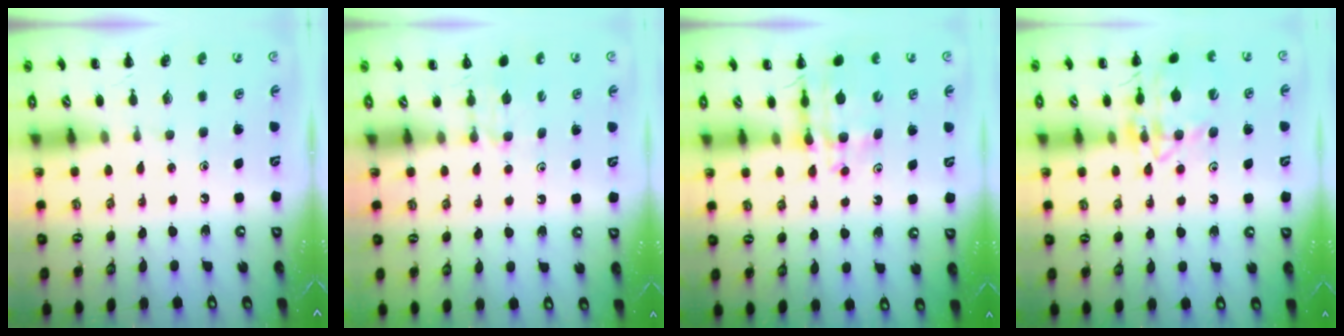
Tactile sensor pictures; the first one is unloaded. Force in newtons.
{"total": 4.4, "press": 4.1, "slide": 1.5}
{"total": 9.5, "press": 9.0, "slide": 3.2}
{"total": 14.5, "press": 14.4, "slide": 1.2}